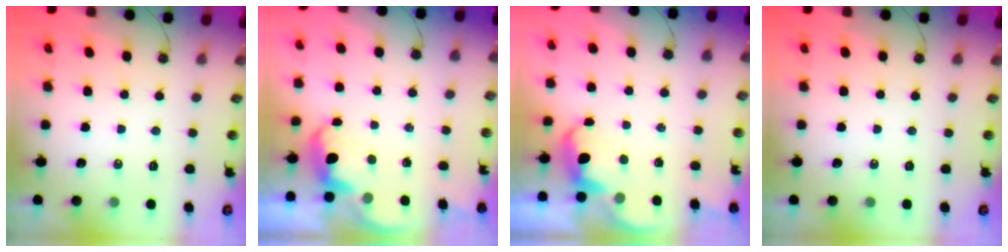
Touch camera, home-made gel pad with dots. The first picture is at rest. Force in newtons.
{"total": 1.9, "press": 1.7, "slide": 0.8}
{"total": 1.9, "press": 1.7, "slide": 0.8}
{"total": 0.0}